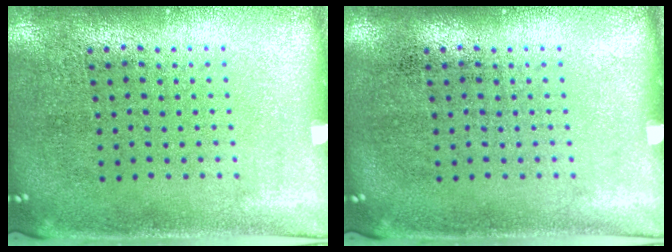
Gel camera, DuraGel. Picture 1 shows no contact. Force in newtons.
{"total": 0.0}